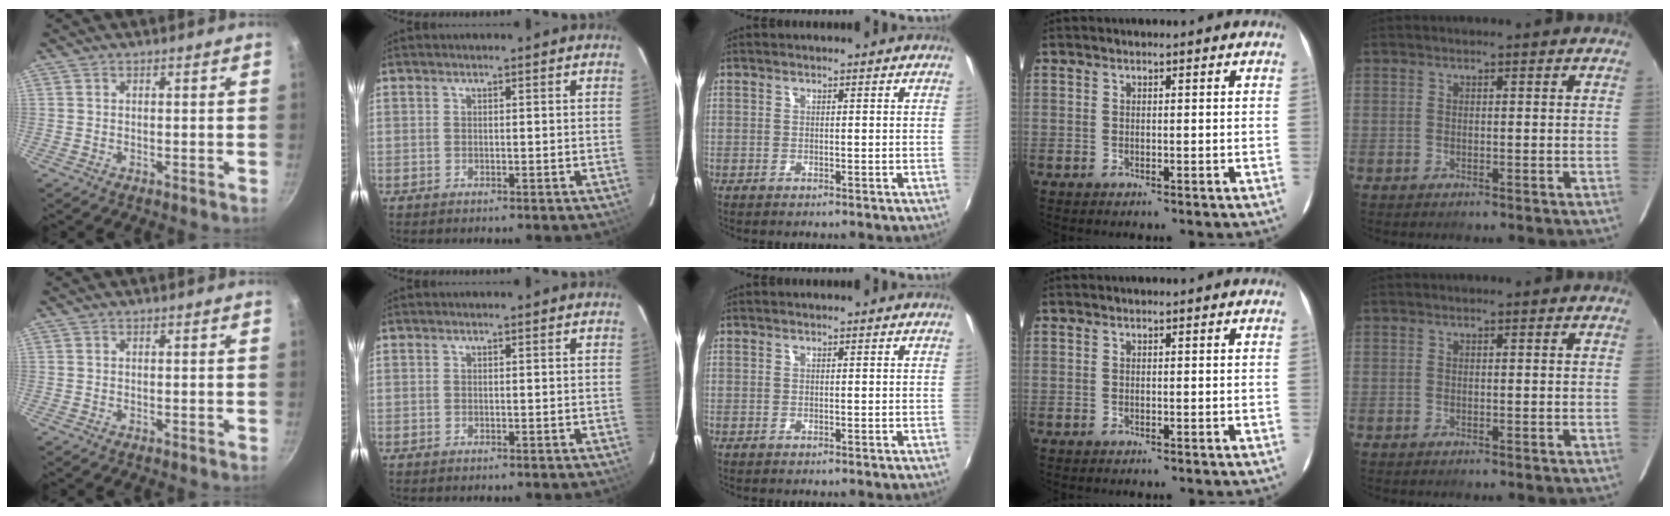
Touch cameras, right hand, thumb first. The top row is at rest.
{}